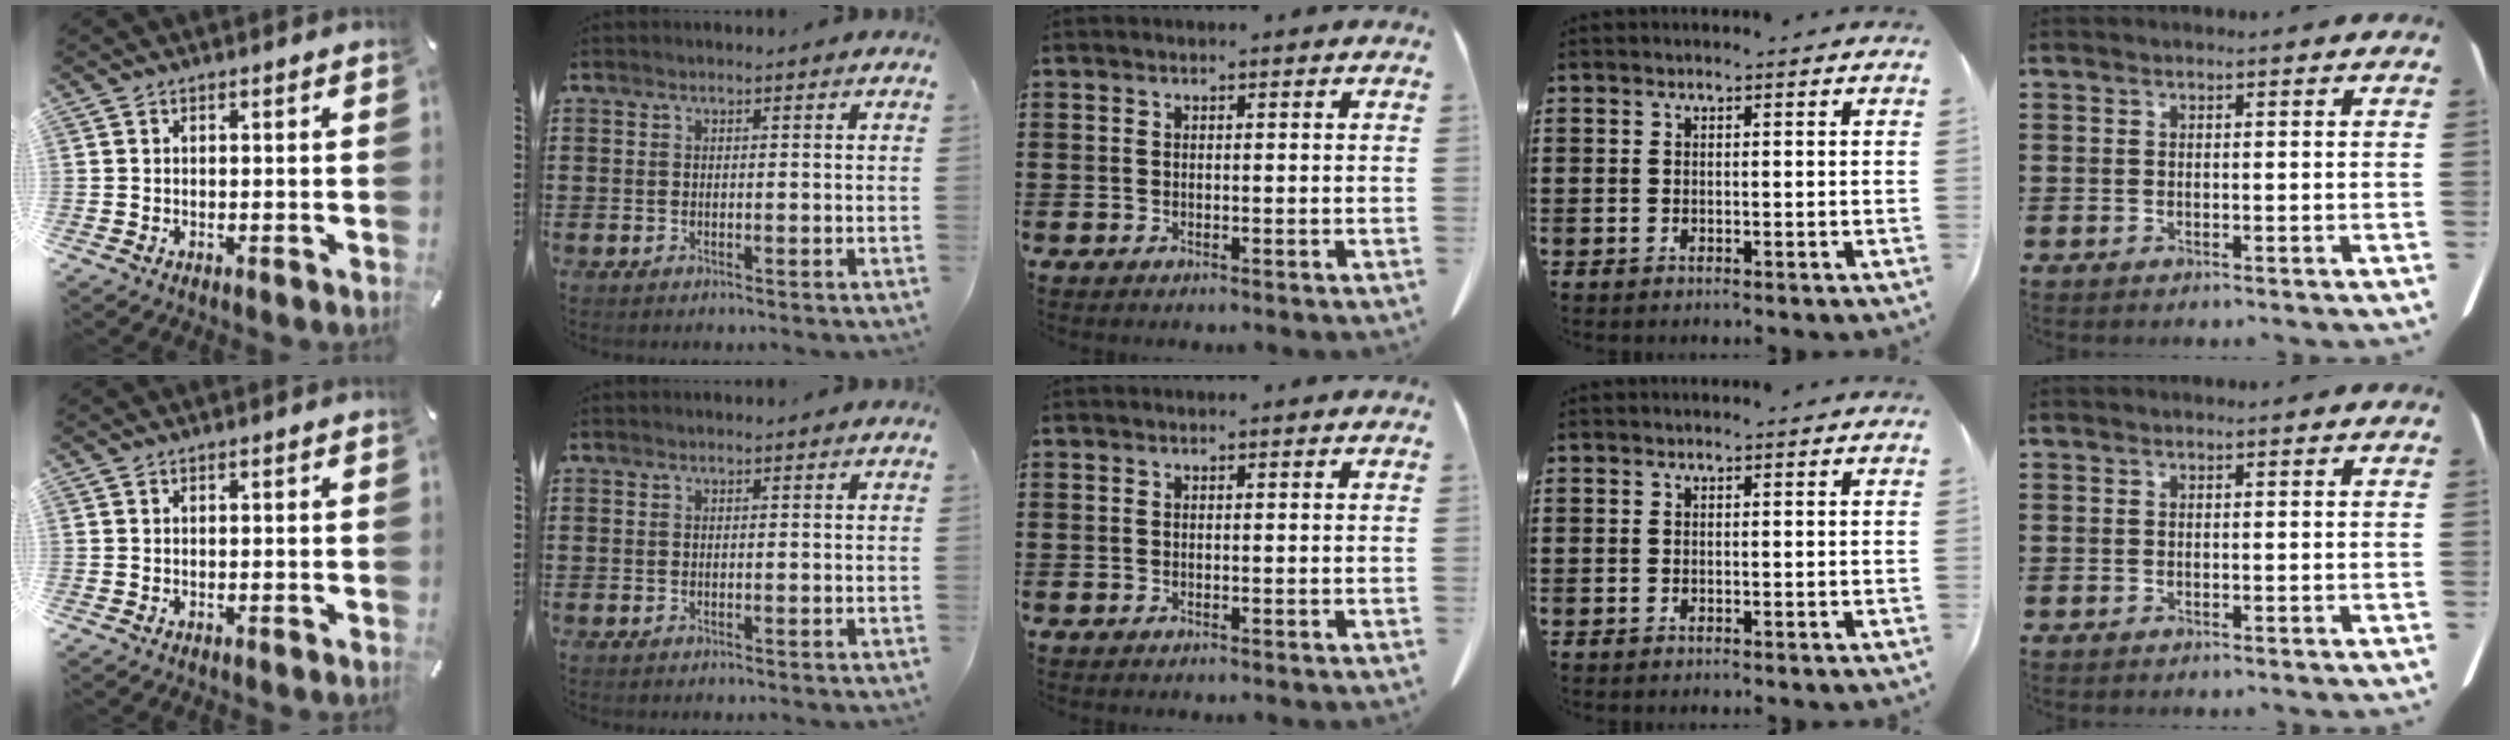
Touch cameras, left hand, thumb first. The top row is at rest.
{}